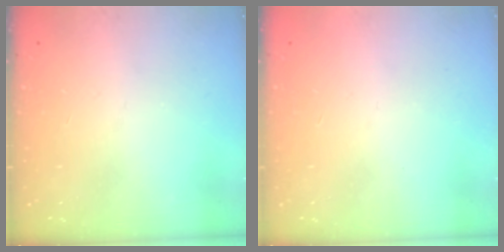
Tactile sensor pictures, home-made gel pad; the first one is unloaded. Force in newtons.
{"total": 1.5, "press": 1.5, "slide": 0.1}